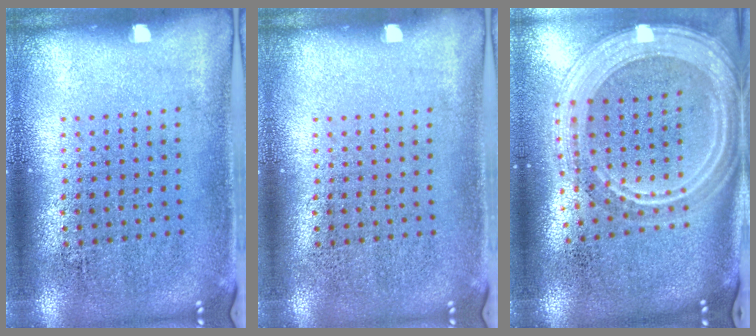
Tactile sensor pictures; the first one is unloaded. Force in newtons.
{"total": 0.0}
{"total": 3.0, "press": 2.4, "slide": 1.7}